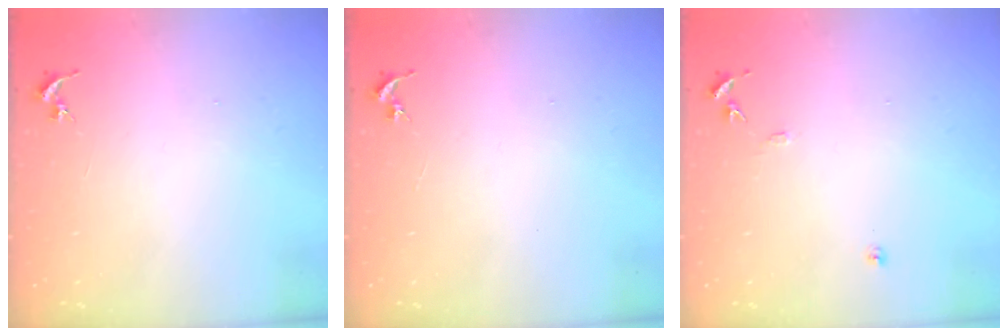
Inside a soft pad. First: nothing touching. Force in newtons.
{"total": 0.0}
{"total": 8.1, "press": 8.0, "slide": 0.8}